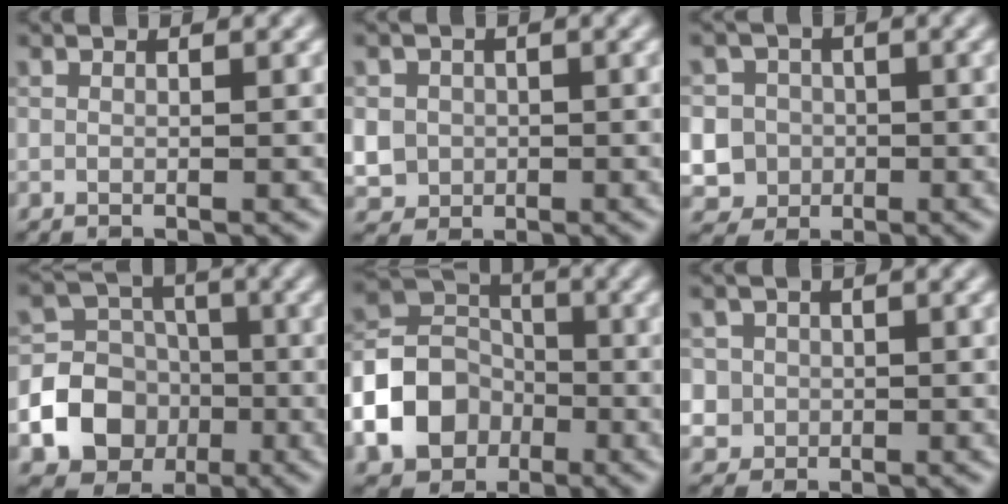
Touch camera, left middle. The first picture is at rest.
{"total": 3.7, "force": [-0.1, 3.6, 1.0], "torque": [-0.017, 0.008, -0.012]}
{"total": 7.5, "force": [-1.2, 7.2, 1.7], "torque": [-0.031, 0.010, -0.046]}
{"total": 10.5, "force": [-3.6, 9.3, 3.3], "torque": [-0.047, -0.024, -0.088]}
{"total": 7.4, "force": [-2.8, 5.9, 3.5], "torque": [-0.062, 0.001, -0.061]}
{"total": 3.4, "force": [0.2, 3.3, 0.6], "torque": [0.002, 0.013, 0.001]}